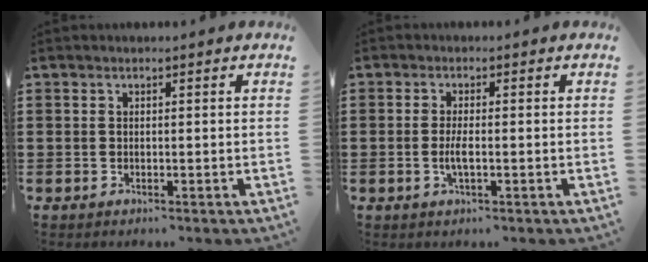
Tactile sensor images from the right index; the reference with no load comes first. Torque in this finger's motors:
{"motor_torque": [1.30, 0.84, 0.35, 0.09]}